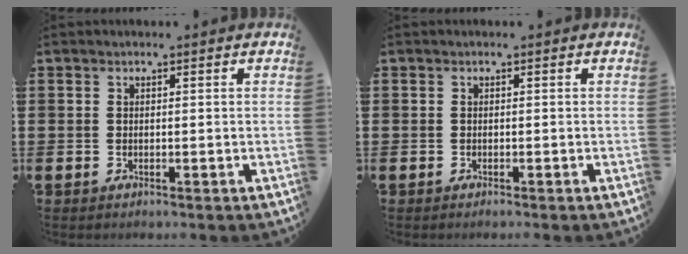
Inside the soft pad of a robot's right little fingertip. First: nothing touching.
{"total": 0.0}